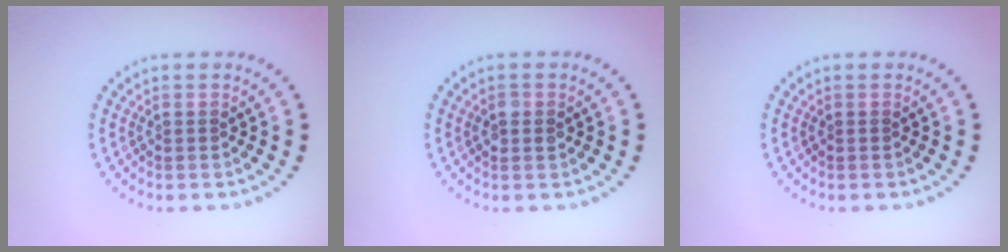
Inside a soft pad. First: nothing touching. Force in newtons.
{"total": 1.1, "press": 1.1, "slide": 0.2}
{"total": 0.0}